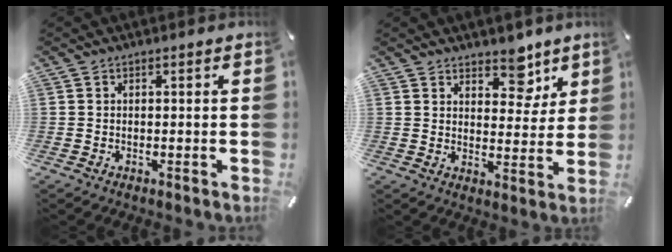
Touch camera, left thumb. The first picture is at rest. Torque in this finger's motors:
{"motor_torque": [0.40, -0.36, 0.08, 0.00, -0.02]}